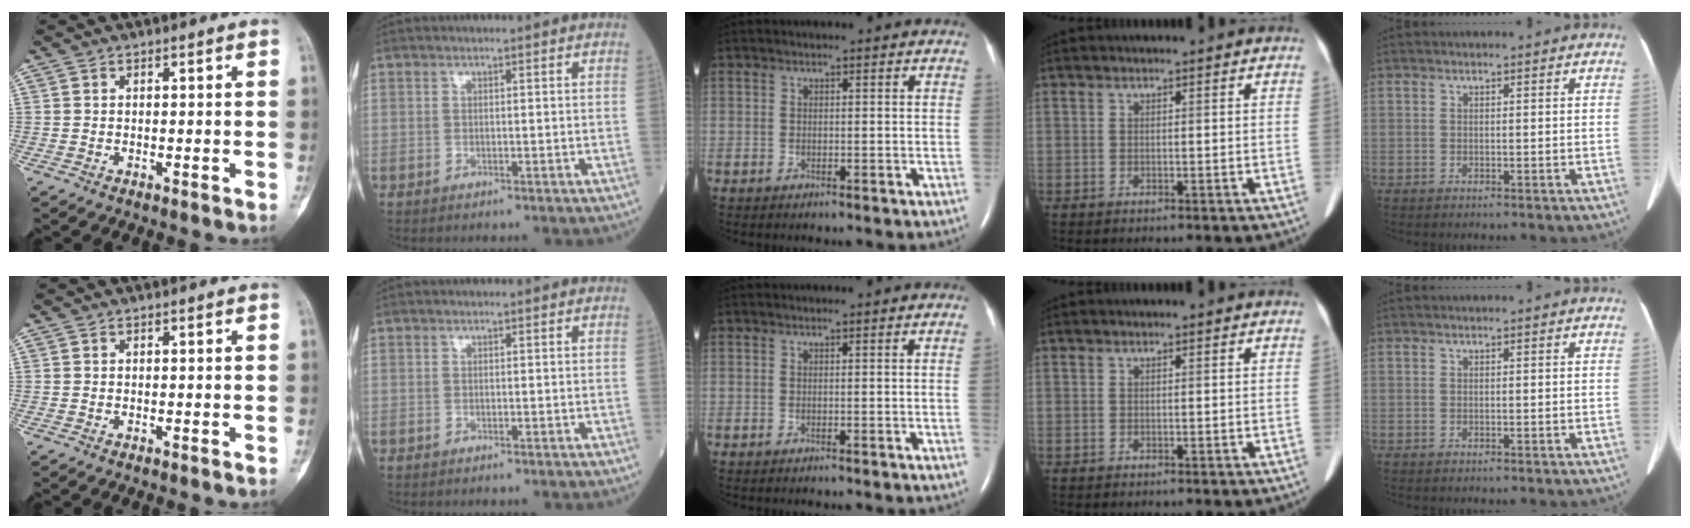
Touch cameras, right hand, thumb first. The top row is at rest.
{"middle": {"total": 0.7, "force": [0.0, -0.3, 0.6], "torque": [-0.008, -0.001, -0.002]}}